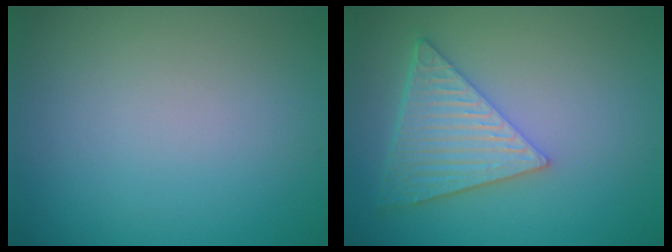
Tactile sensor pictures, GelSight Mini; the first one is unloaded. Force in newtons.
{"total": 5.9, "press": 4.4, "slide": 3.9}